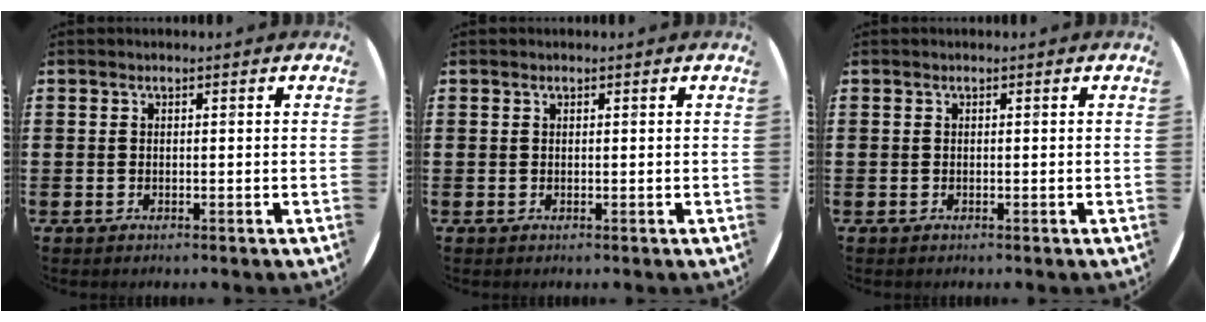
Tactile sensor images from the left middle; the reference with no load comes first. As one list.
[{"total": 0.0}, {"total": 0.0}]